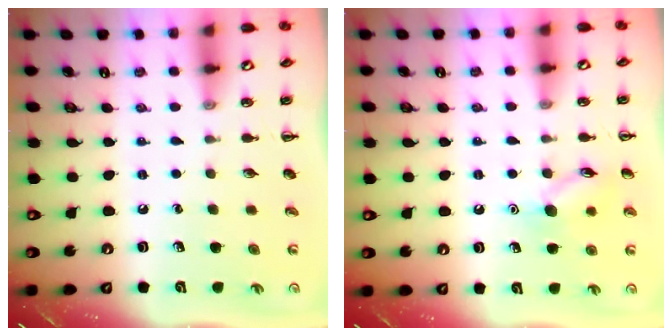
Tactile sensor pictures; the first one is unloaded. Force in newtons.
{"total": 9.5, "press": 9.4, "slide": 0.6}